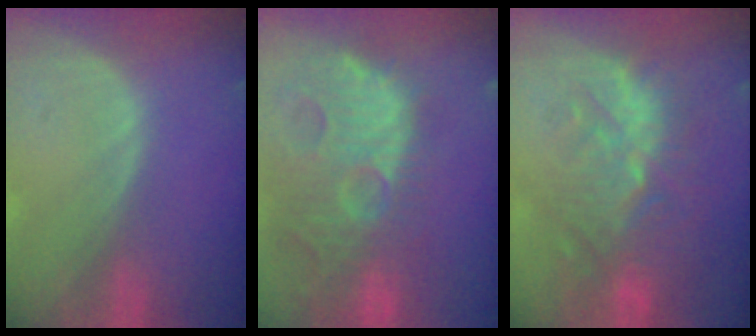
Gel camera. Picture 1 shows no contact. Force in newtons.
{"total": 14.6, "press": 12.5, "slide": 7.5}
{"total": 10.1, "press": 9.7, "slide": 2.8}